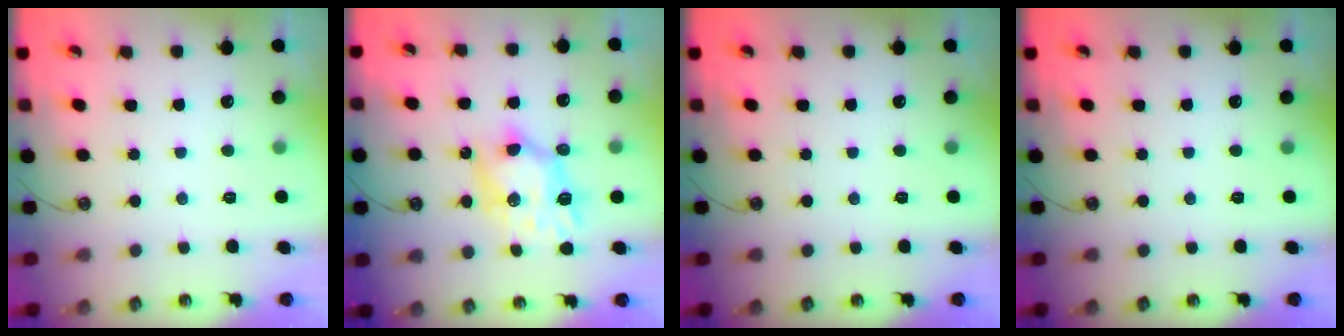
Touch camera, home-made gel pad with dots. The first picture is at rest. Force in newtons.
{"total": 9.8, "press": 9.8, "slide": 0.8}
{"total": 0.0}
{"total": 0.0}